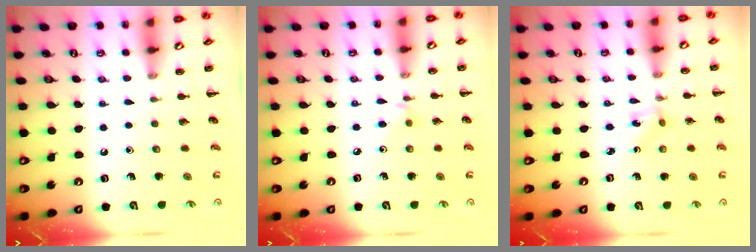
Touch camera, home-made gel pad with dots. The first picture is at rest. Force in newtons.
{"total": 2.8, "press": 2.6, "slide": 0.9}
{"total": 1.2, "press": 1.1, "slide": 0.5}